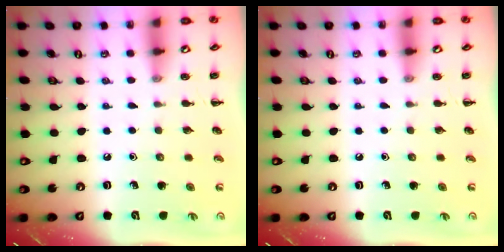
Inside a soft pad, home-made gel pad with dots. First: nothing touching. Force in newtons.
{"total": 0.0}